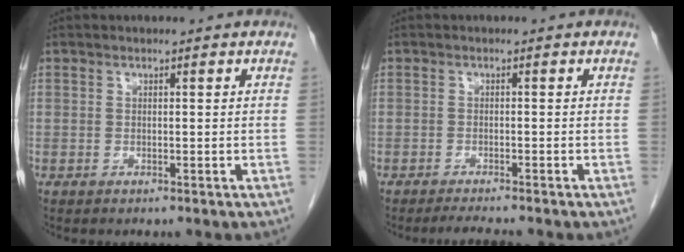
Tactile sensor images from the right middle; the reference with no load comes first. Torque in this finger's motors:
{"motor_torque": [0.20, -0.15, -0.02, 0.00]}